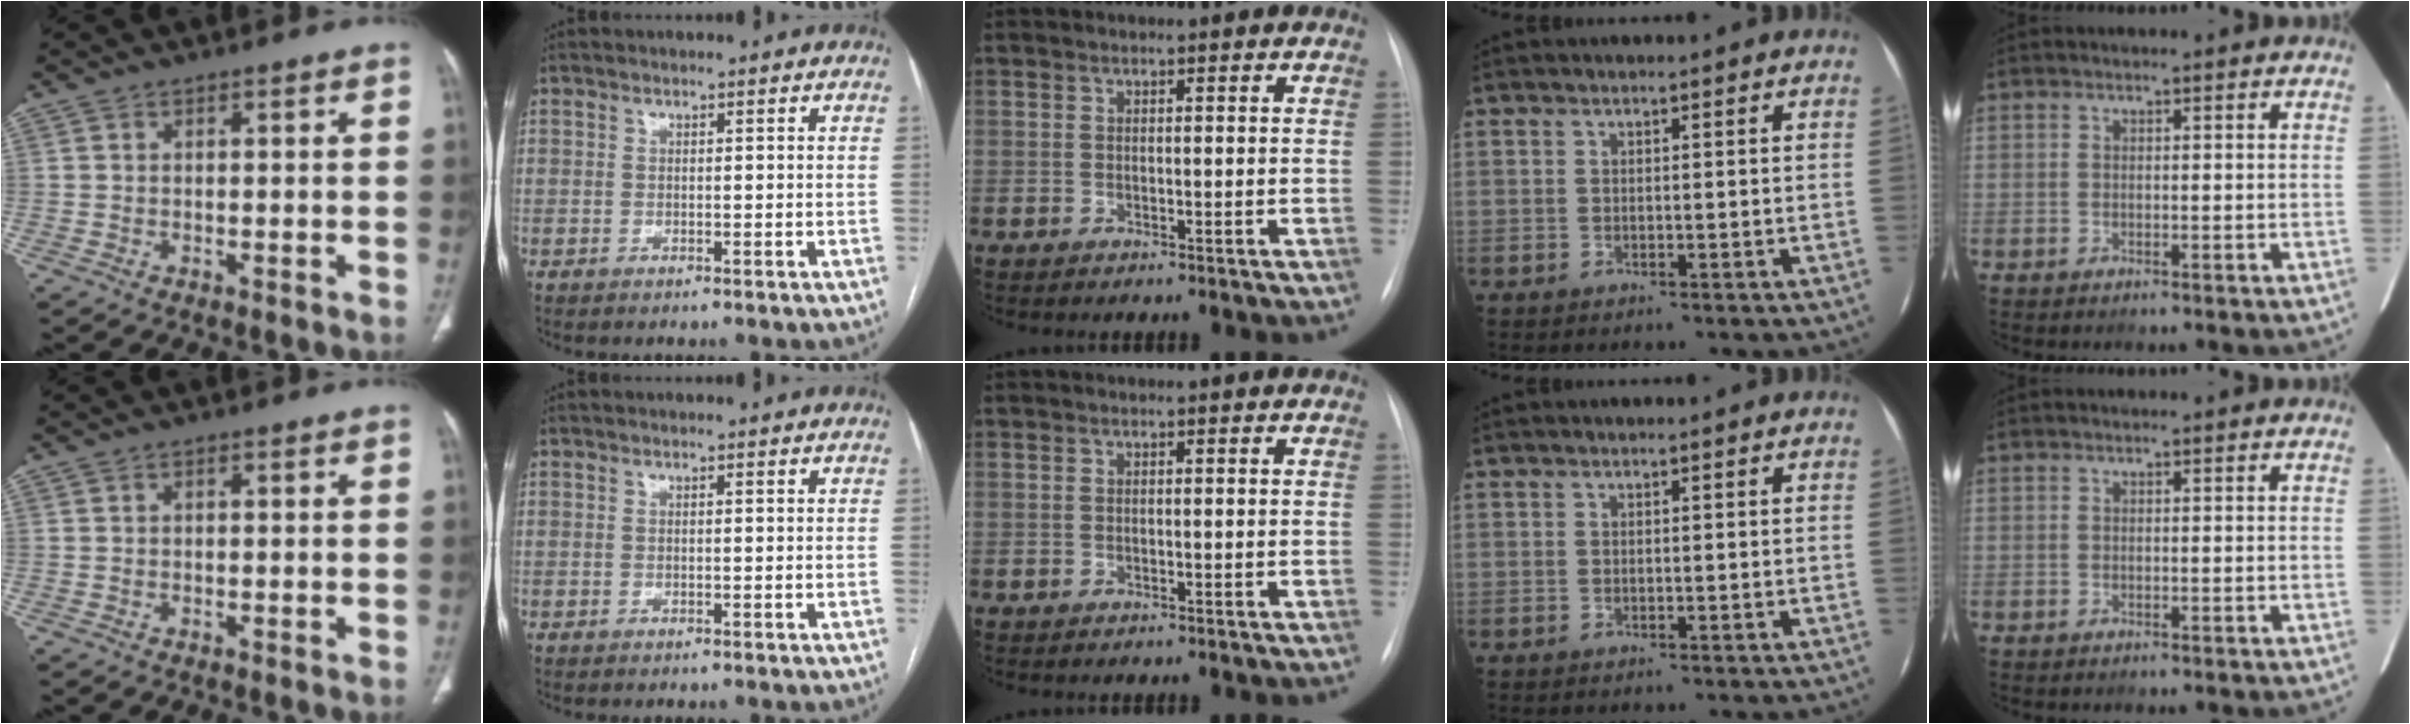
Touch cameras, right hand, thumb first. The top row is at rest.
{}